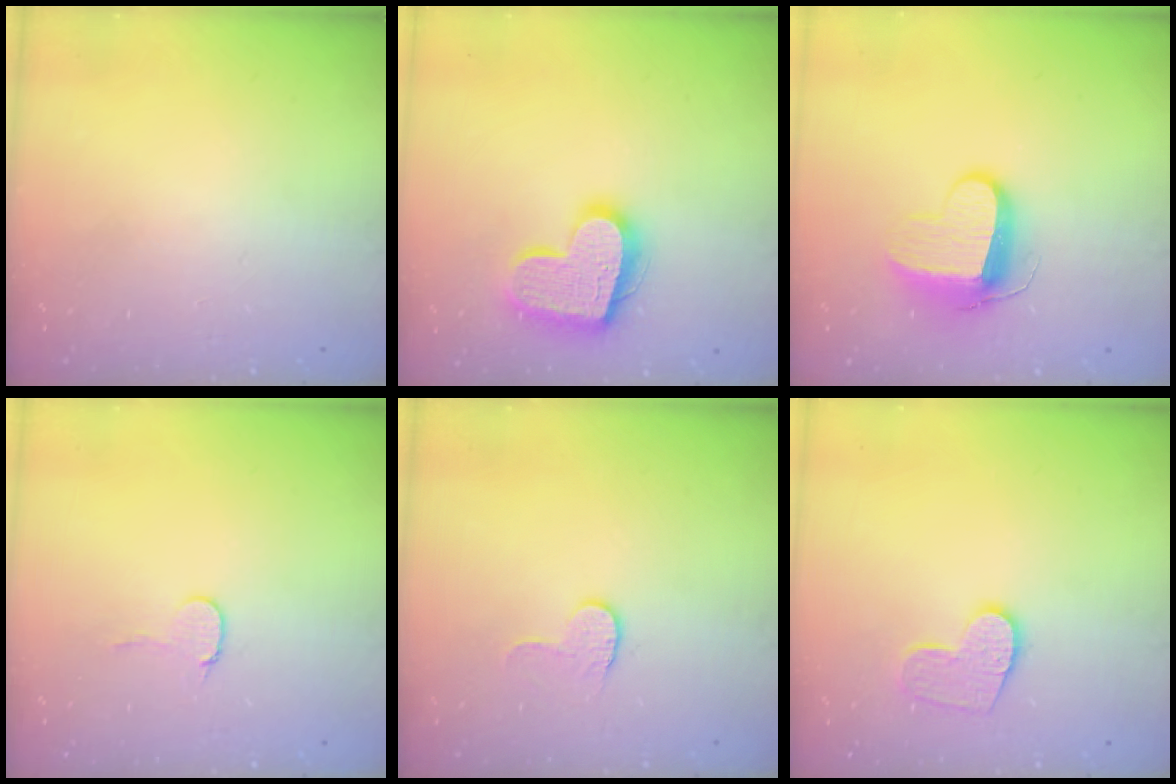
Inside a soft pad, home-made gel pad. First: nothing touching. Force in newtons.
{"total": 16.7, "press": 16.7, "slide": 1.1}
{"total": 10.5, "press": 10.5, "slide": 0.8}
{"total": 5.9, "press": 5.9, "slide": 0.5}
{"total": 3.8, "press": 3.8, "slide": 0.4}
{"total": 9.9, "press": 9.9, "slide": 0.7}